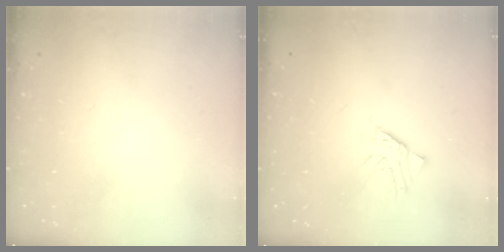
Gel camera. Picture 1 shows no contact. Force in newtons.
{"total": 2.4, "press": 2.4, "slide": 0.2}